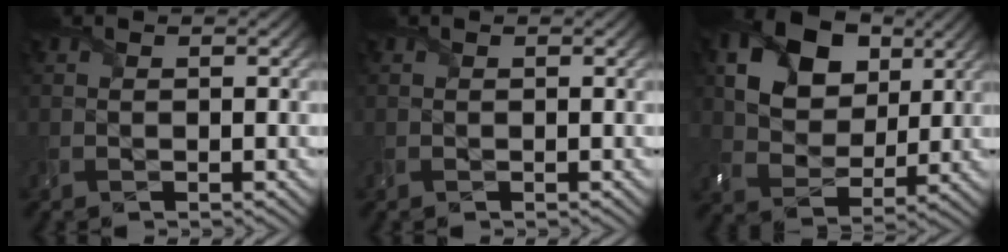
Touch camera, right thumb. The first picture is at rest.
{"total": 0.0}
{"total": 12.0, "force": [5.5, 8.3, 6.8], "torque": [-0.166, 0.014, 0.097]}